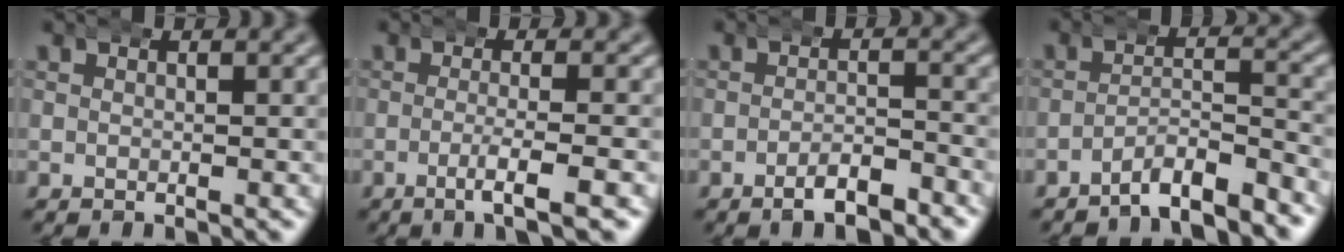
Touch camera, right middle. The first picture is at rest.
{"total": 4.0, "force": [-2.0, 0.1, 3.4], "torque": [-0.064, -0.009, -0.032]}
{"total": 3.9, "force": [-3.3, 0.9, 1.8], "torque": [-0.027, -0.007, -0.057]}
{"total": 5.8, "force": [-5.4, 1.3, 1.8], "torque": [-0.012, -0.007, -0.088]}